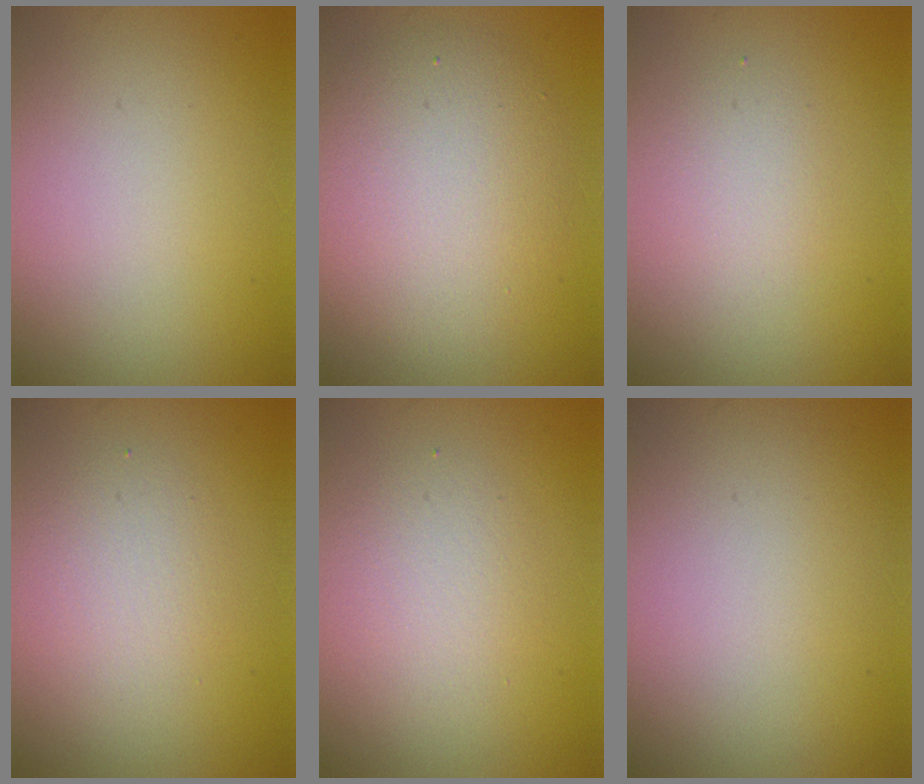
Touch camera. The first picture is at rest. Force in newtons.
{"total": 6.0, "press": 6.0, "slide": 0.5}
{"total": 1.7, "press": 1.7, "slide": 0.2}
{"total": 2.6, "press": 2.6, "slide": 0.1}
{"total": 2.6, "press": 2.6, "slide": 0.2}
{"total": 0.0}